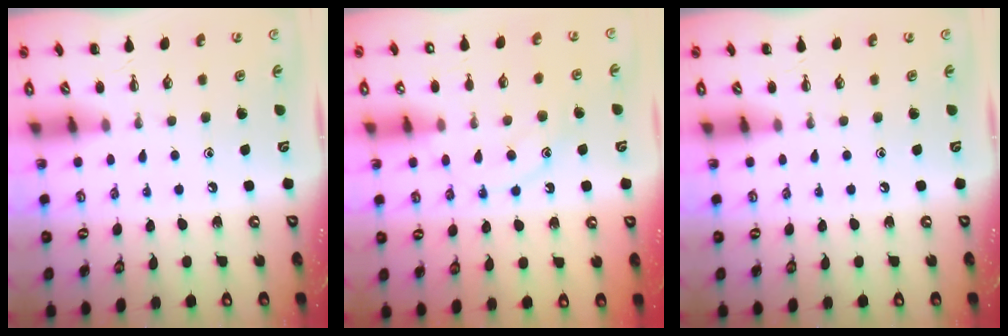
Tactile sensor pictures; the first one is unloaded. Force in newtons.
{"total": 12.0, "press": 12.0, "slide": 0.8}
{"total": 0.0}